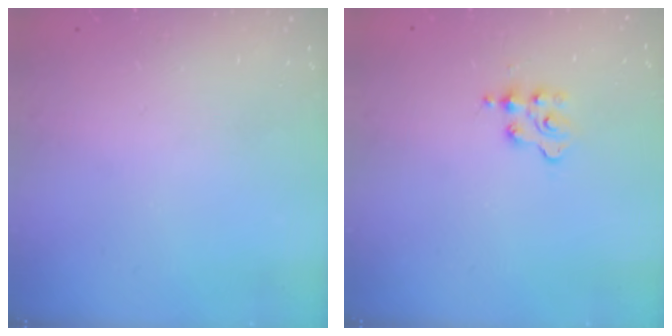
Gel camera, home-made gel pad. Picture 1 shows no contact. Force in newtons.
{"total": 2.3, "press": 2.3, "slide": 0.3}